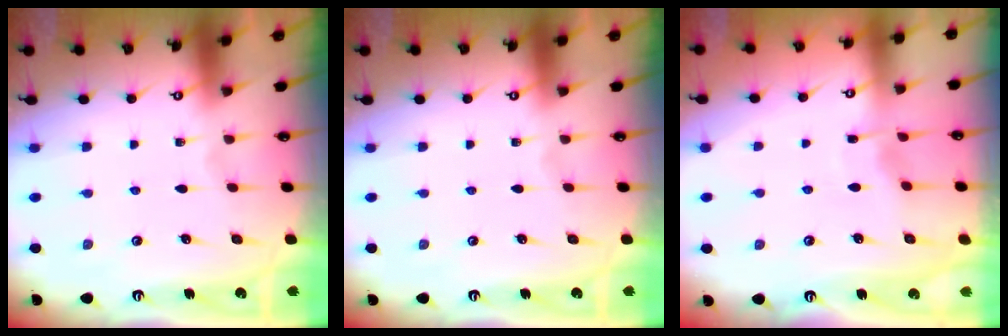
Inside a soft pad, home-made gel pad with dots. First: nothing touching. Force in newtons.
{"total": 0.0}
{"total": 3.9, "press": 3.8, "slide": 0.5}